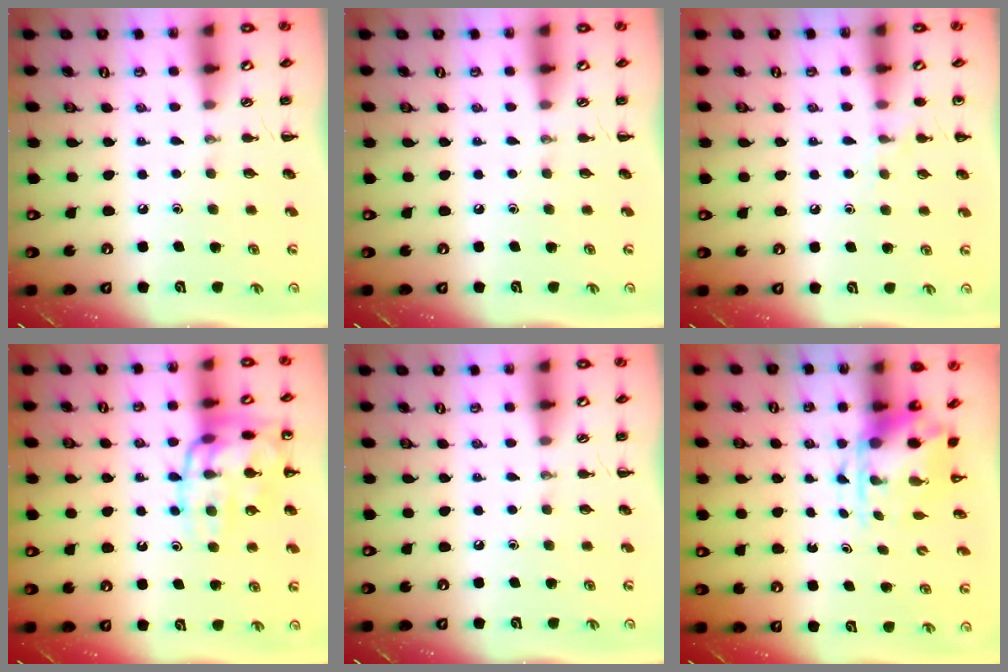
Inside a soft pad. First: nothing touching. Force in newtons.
{"total": 0.0}
{"total": 5.9, "press": 5.6, "slide": 1.9}
{"total": 17.4, "press": 17.4, "slide": 1.2}
{"total": 0.0}
{"total": 3.8, "press": 3.7, "slide": 0.9}